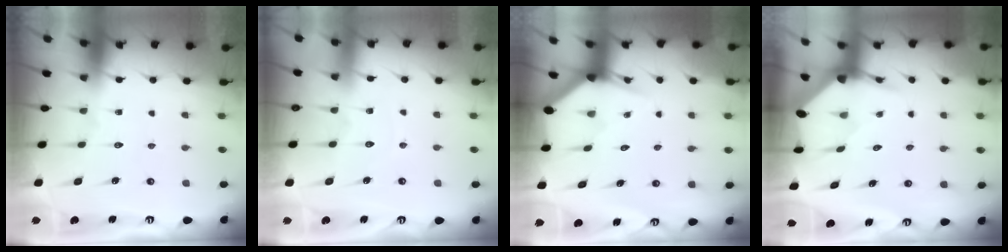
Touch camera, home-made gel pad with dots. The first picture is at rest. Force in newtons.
{"total": 3.0, "press": 2.9, "slide": 0.4}
{"total": 2.9, "press": 2.9, "slide": 0.2}
{"total": 3.5, "press": 3.5, "slide": 0.5}